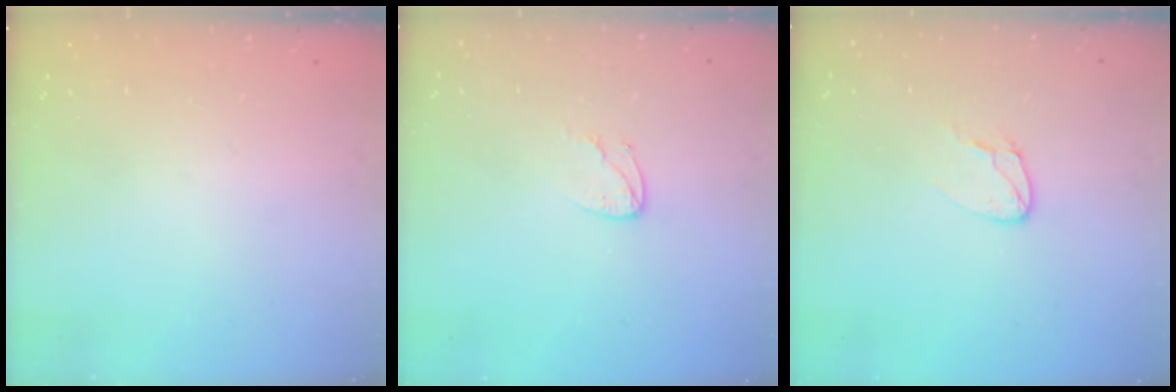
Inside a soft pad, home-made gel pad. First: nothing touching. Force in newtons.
{"total": 3.7, "press": 3.6, "slide": 0.3}
{"total": 5.6, "press": 5.6, "slide": 0.4}